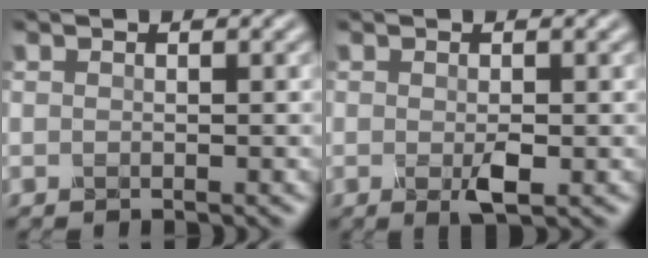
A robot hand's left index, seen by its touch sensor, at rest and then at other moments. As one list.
[{"total": 2.3, "force": [-0.5, 0.9, 2.0], "torque": [-0.043, -0.003, -0.009]}]